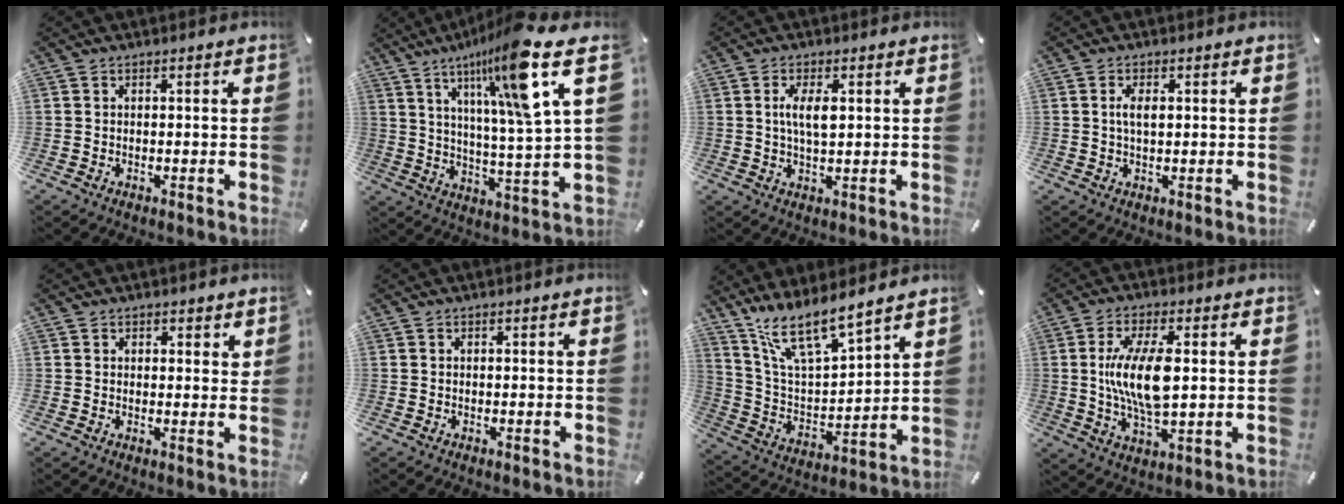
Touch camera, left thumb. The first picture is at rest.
{"total": 18.8, "force": [10.9, 1.5, 15.2], "torque": [-0.247, -0.059, 0.156]}
{"total": 5.3, "force": [1.0, 2.0, 4.8], "torque": [-0.107, 0.004, 0.013]}
{"total": 3.1, "force": [0.5, 1.4, 2.7], "torque": [-0.063, 0.003, 0.005]}
{"total": 1.7, "force": [1.1, 1.1, 0.5], "torque": [0.006, -0.005, 0.017]}
{"total": 0.0}
{"total": 12.9, "force": [11.3, 2.4, 5.7], "torque": [-0.136, -0.082, 0.201]}
{"total": 12.7, "force": [1.4, 5.0, 11.6], "torque": [-0.252, -0.006, 0.018]}